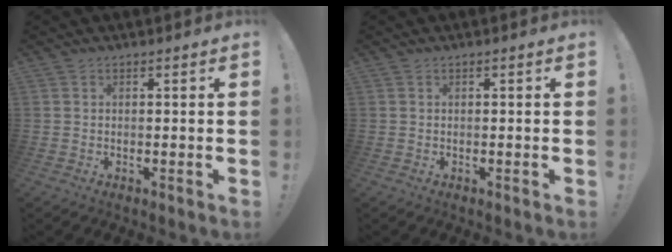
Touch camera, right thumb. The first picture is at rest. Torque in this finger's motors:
{"motor_torque": [-0.05, -0.04, 0.10, -0.03, 0.04]}